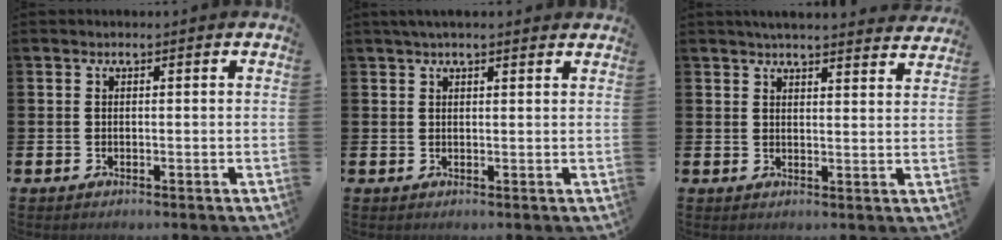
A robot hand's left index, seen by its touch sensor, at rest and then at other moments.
{"total": 2.2, "force": [2.0, 0.3, 0.9], "torque": [-0.017, 0.001, 0.036]}
{"total": 4.4, "force": [4.4, 0.2, 0.7], "torque": [-0.018, -0.022, 0.079]}